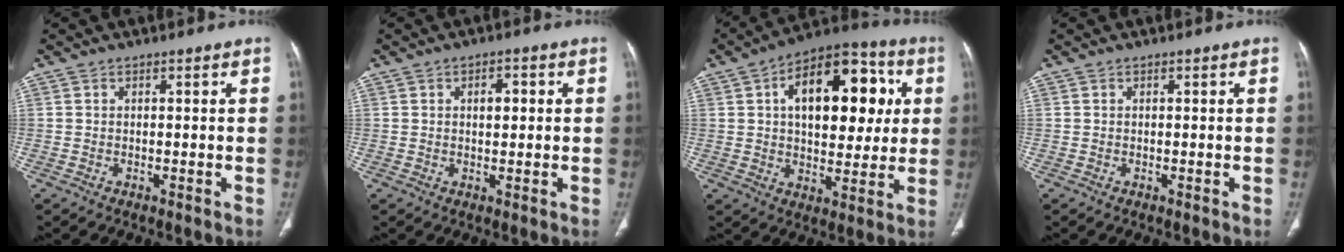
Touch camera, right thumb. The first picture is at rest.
{"total": 3.2, "force": [0.7, 1.8, 2.6], "torque": [-0.028, 0.003, 0.009]}
{"total": 20.9, "force": [4.8, 11.8, 16.6], "torque": [-0.195, 0.015, 0.066]}
{"total": 0.0}